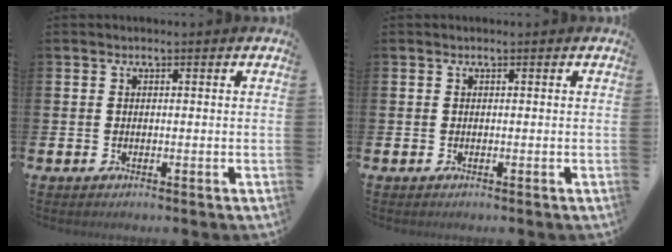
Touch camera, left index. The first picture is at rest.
{"total": 0.0}